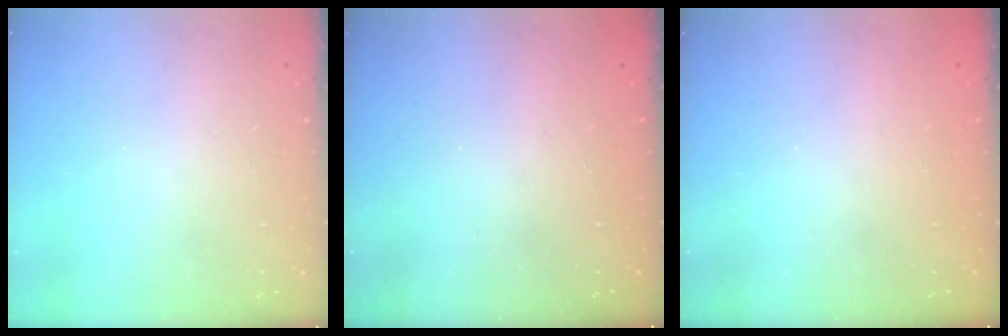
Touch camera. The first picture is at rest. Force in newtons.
{"total": 2.3, "press": 2.2, "slide": 0.8}
{"total": 2.4, "press": 2.3, "slide": 0.7}